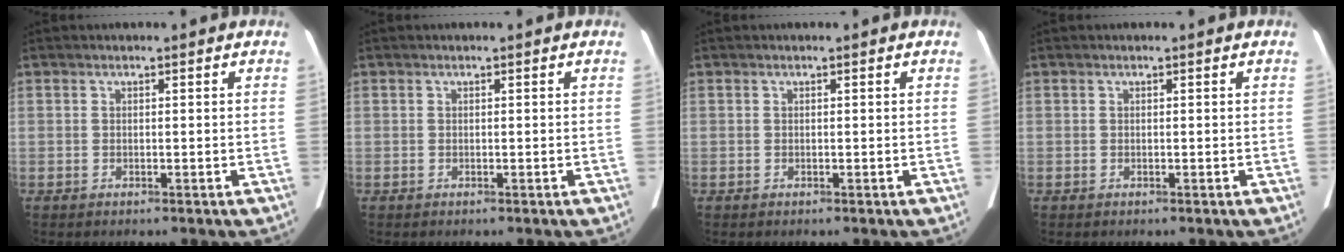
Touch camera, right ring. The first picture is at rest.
{"total": 0.0}
{"total": 0.0}
{"total": 0.0}